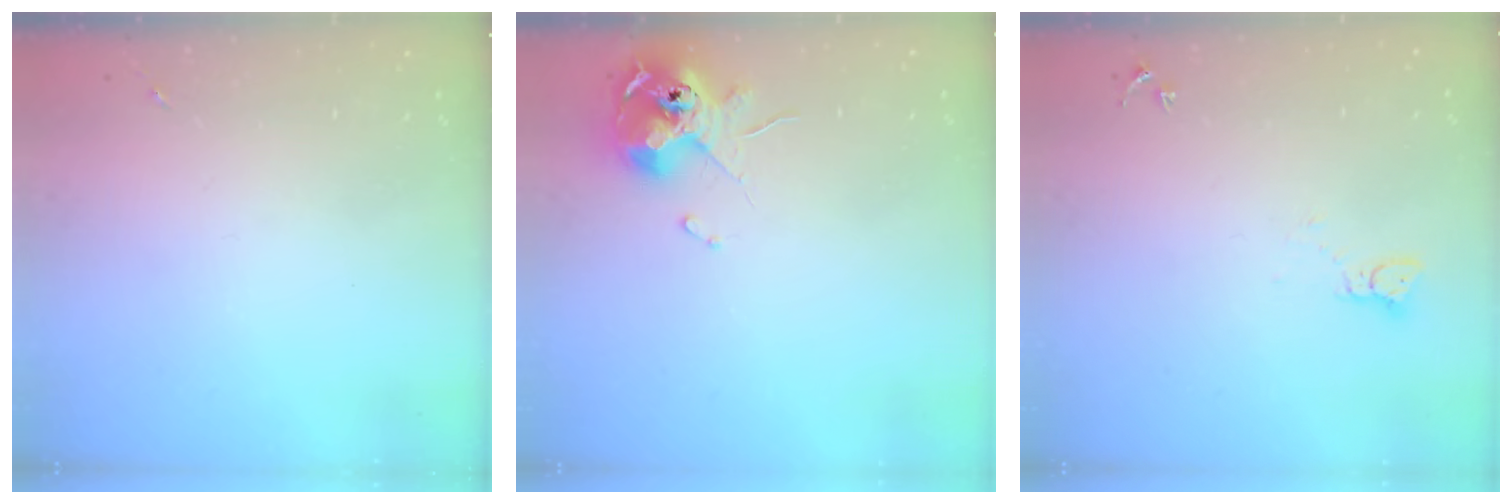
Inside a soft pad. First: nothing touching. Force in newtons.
{"total": 10.8, "press": 10.7, "slide": 1.7}
{"total": 3.3, "press": 3.3, "slide": 0.1}